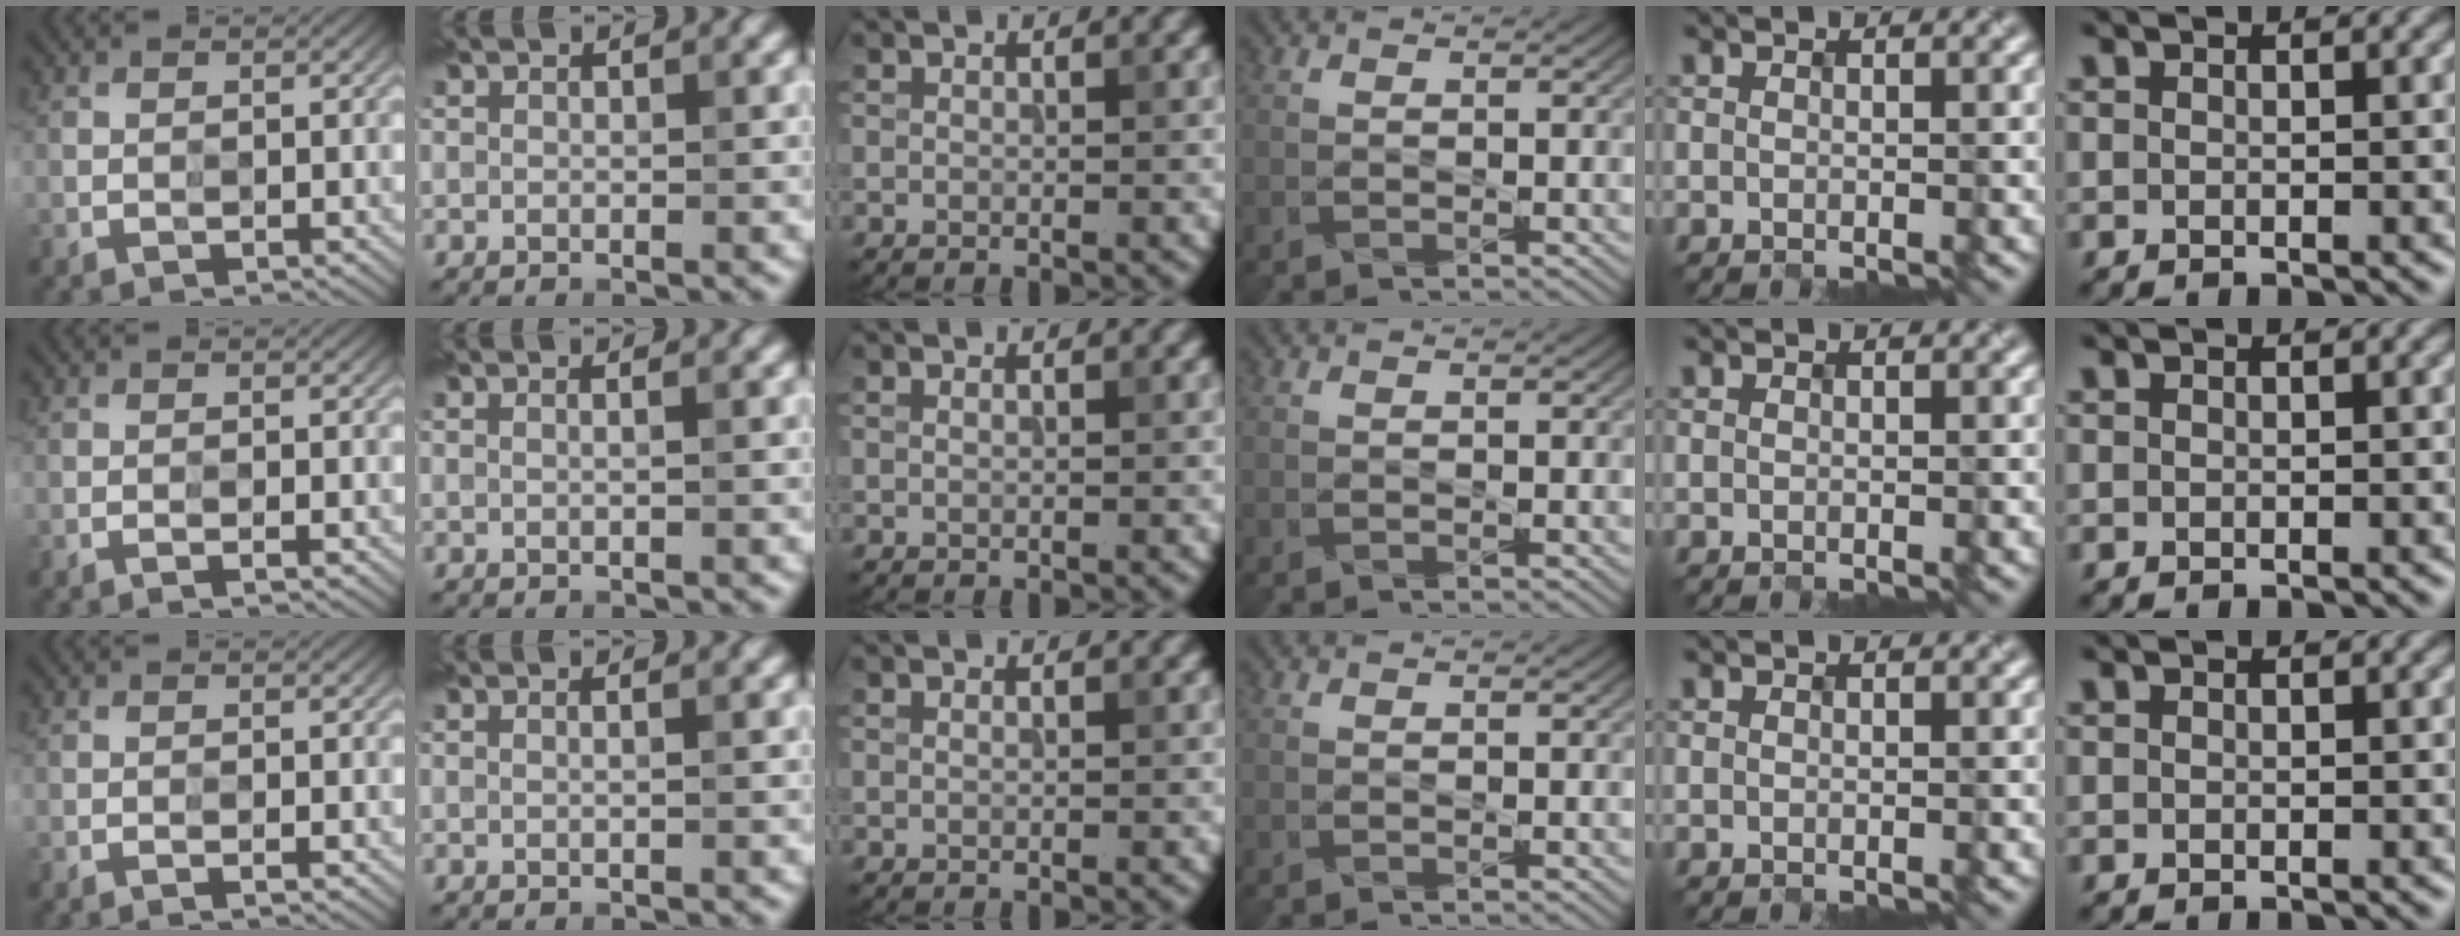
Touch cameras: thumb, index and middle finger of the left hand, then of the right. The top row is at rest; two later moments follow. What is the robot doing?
{"motion": "insert", "object": "drawer"}